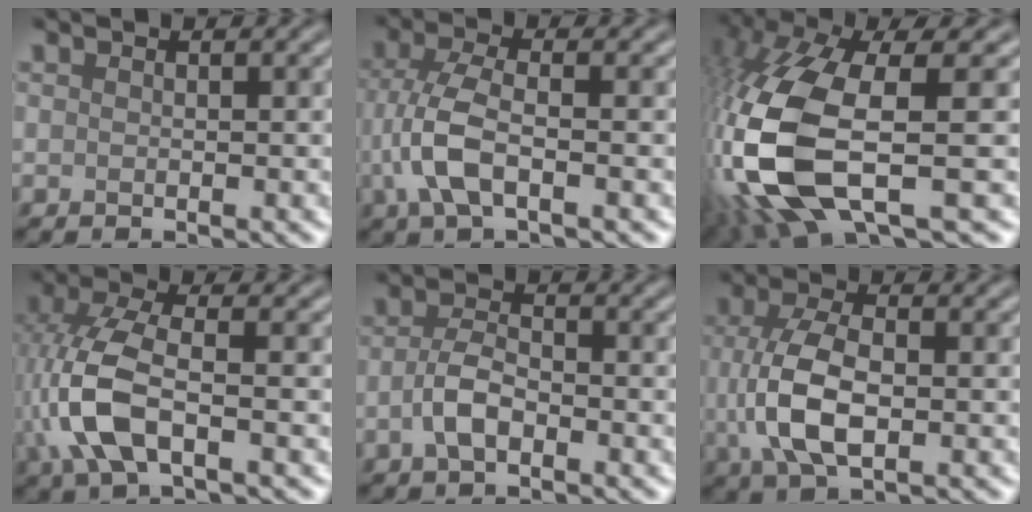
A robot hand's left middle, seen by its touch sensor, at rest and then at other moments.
{"total": 5.0, "force": [-1.2, 2.1, 4.3], "torque": [-0.103, 0.003, -0.028]}
{"total": 12.8, "force": [-2.6, 5.3, 11.4], "torque": [-0.279, -0.023, -0.047]}
{"total": 7.2, "force": [-1.4, 3.4, 6.2], "torque": [-0.154, 0.011, -0.035]}
{"total": 2.9, "force": [-1.1, 1.4, 2.2], "torque": [-0.044, 0.006, -0.029]}
{"total": 6.5, "force": [-0.3, 3.5, 5.5], "torque": [-0.129, -0.002, -0.008]}